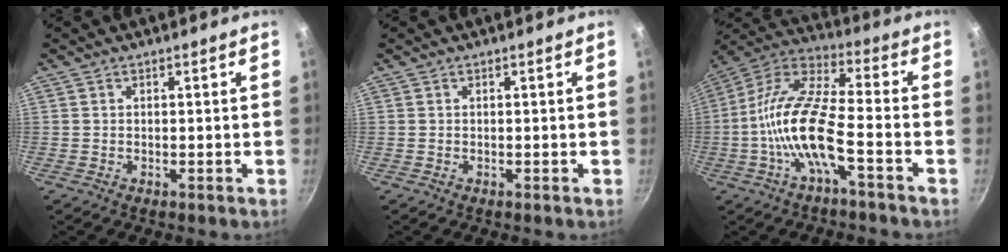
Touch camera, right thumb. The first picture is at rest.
{"total": 0.0}
{"total": 14.8, "force": [-4.6, 4.5, 13.4], "torque": [-0.261, 0.045, -0.104]}